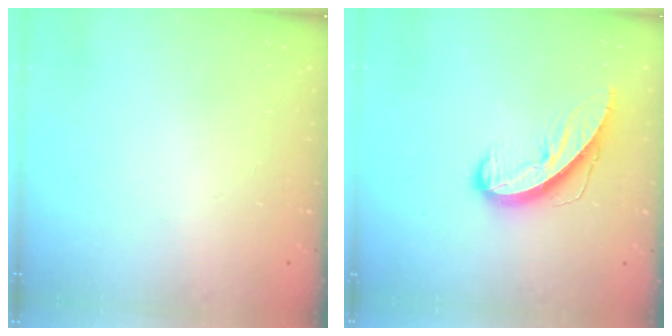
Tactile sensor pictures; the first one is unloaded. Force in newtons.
{"total": 9.2, "press": 9.2, "slide": 0.9}